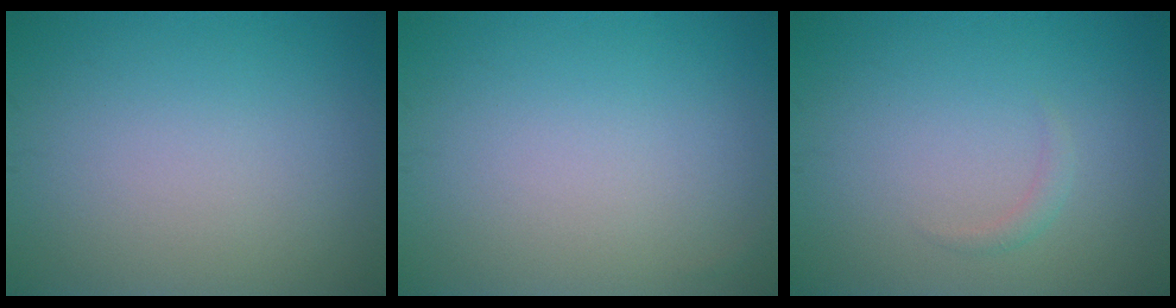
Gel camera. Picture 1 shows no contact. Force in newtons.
{"total": 0.0}
{"total": 0.9, "press": 0.9, "slide": 0.1}